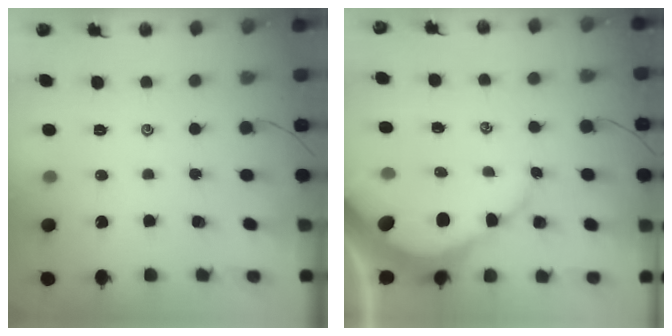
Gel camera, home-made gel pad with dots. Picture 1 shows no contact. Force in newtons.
{"total": 8.4, "press": 8.3, "slide": 0.8}